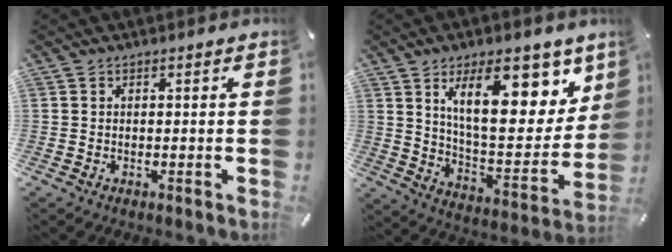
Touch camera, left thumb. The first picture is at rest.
{"total": 21.0, "force": [10.9, 9.5, 15.3], "torque": [-0.220, -0.054, 0.177]}